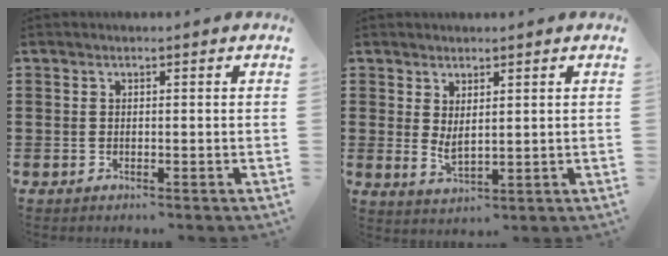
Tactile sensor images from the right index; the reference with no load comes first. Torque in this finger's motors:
{"motor_torque": [0.79, 1.35, 0.05, 0.01]}